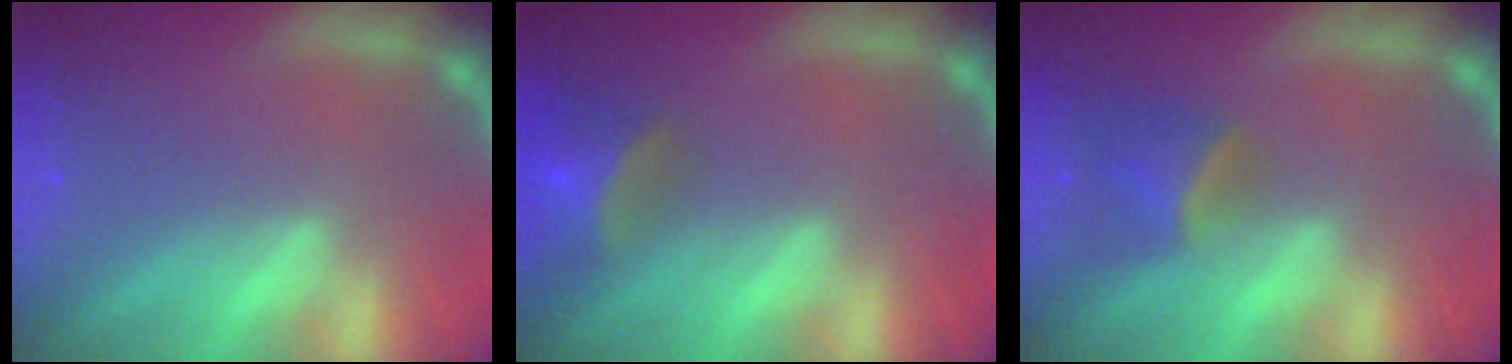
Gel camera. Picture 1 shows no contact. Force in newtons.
{"total": 5.0}
{"total": 3.4}